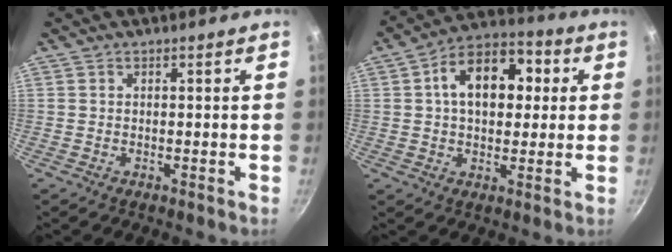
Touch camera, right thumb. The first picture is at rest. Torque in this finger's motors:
{"motor_torque": [-0.99, 1.71, 0.72, 0.04, 0.10]}